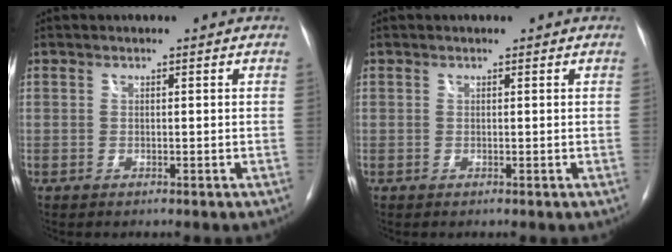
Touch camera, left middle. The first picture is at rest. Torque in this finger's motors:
{"motor_torque": [0.13, 0.05, -0.03, 0.00]}